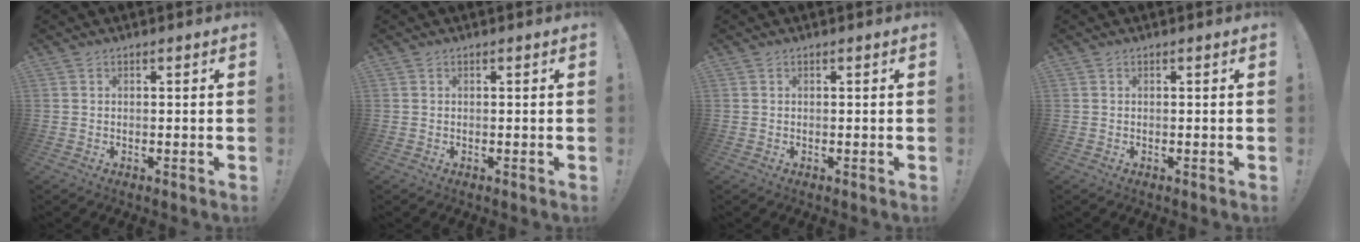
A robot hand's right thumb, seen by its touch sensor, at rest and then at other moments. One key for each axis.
{"total": 0.0}
{"total": 0.0}
{"total": 0.0}